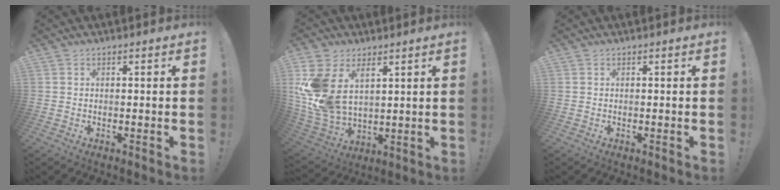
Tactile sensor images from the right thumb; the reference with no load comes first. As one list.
[{"total": 15.1, "force": [6.1, 10.0, 9.5], "torque": [-0.199, -0.038, 0.117]}, {"total": 0.0}]